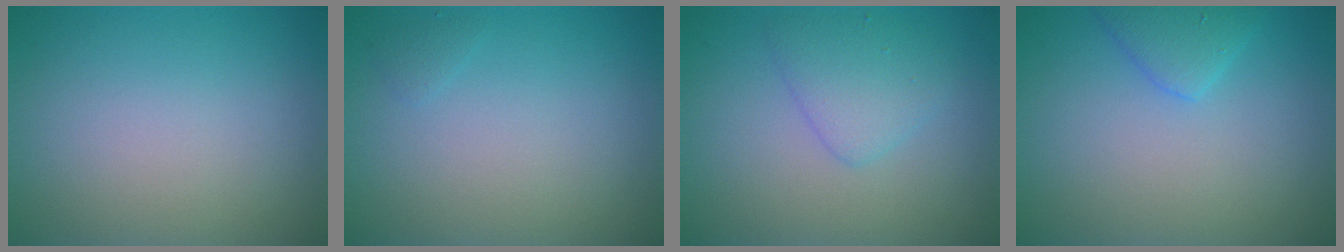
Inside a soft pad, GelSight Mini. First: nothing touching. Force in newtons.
{"total": 0.5, "press": 0.5, "slide": 0.1}
{"total": 2.6, "press": 2.6, "slide": 0.2}
{"total": 2.2, "press": 2.2, "slide": 0.2}